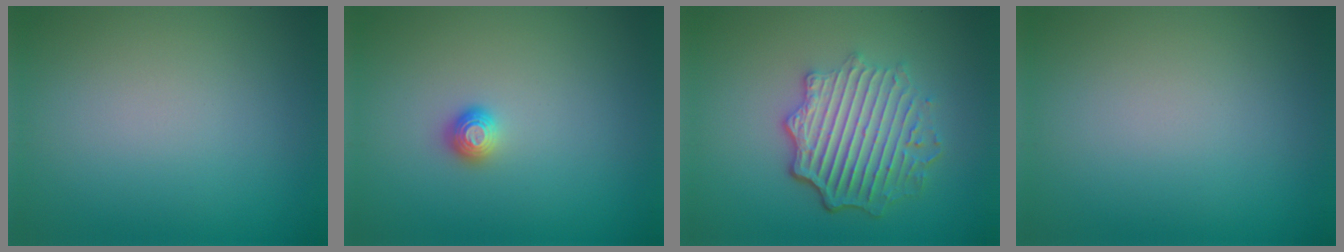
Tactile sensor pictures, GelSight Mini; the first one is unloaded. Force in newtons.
{"total": 1.1, "press": 1.0, "slide": 0.4}
{"total": 6.1, "press": 4.5, "slide": 4.1}
{"total": 0.0}